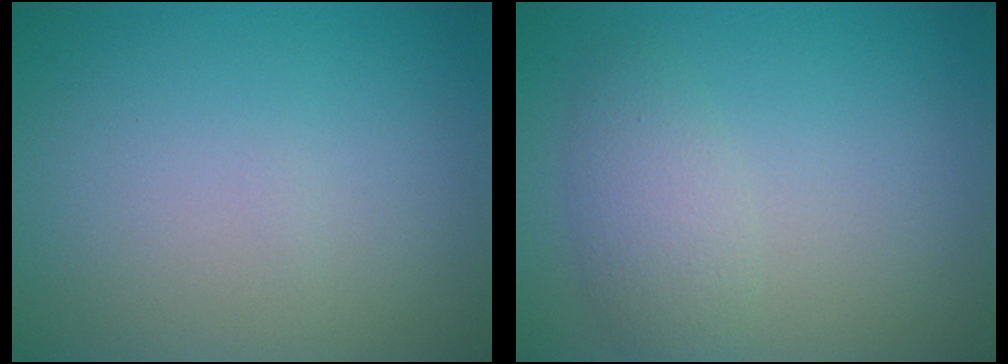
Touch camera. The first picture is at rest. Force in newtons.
{"total": 2.6, "press": 2.6, "slide": 0.1}